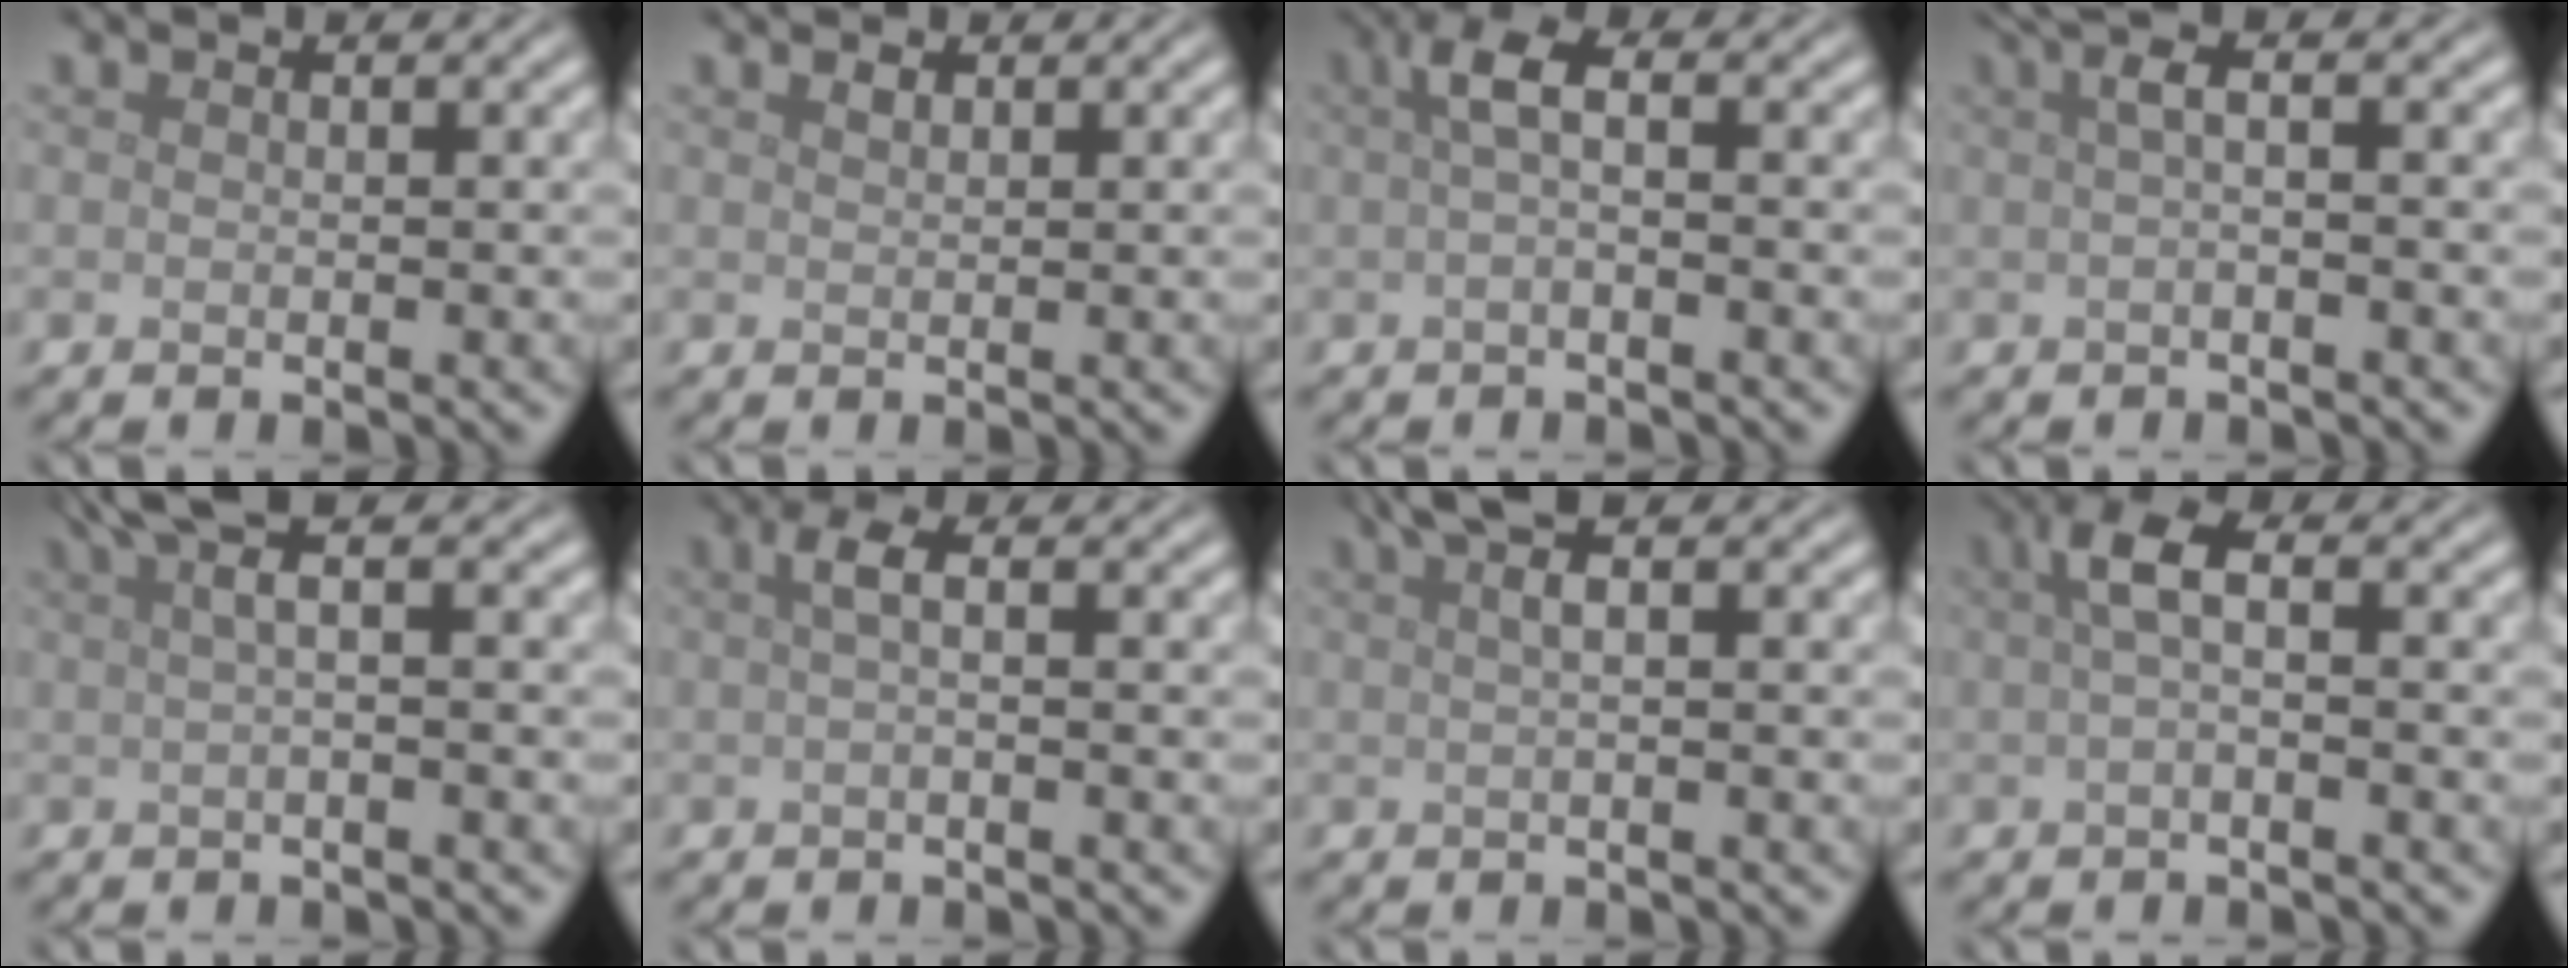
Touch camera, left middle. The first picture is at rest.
{"total": 0.7, "force": [0.6, 0.2, 0.3], "torque": [-0.005, 0.000, 0.014]}
{"total": 2.6, "force": [0.3, 0.7, 2.5], "torque": [-0.050, 0.009, 0.002]}
{"total": 2.9, "force": [0.6, 0.9, 2.7], "torque": [-0.043, 0.009, 0.006]}
{"total": 3.5, "force": [1.4, 0.9, 3.0], "torque": [-0.046, 0.008, 0.018]}
{"total": 1.8, "force": [0.3, 0.5, 1.8], "torque": [-0.035, 0.008, 0.003]}
{"total": 3.2, "force": [1.5, 1.1, 2.6], "torque": [-0.033, 0.006, 0.014]}
{"total": 3.0, "force": [0.4, 0.8, 2.8], "torque": [-0.054, 0.009, 0.005]}